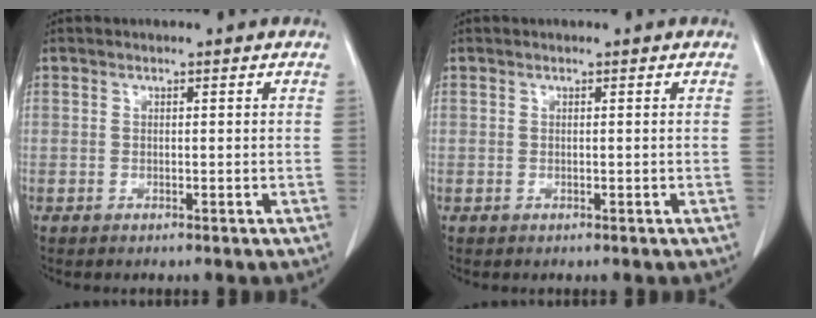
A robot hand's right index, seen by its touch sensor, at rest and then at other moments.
{"total": 0.0}